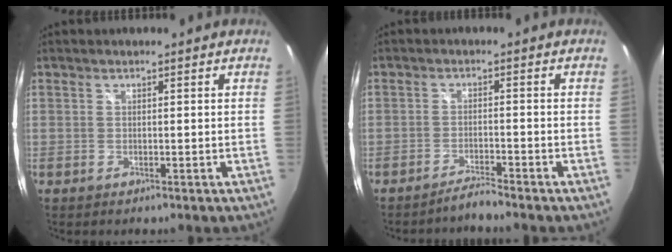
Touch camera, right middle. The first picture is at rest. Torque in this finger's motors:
{"motor_torque": [1.23, -0.91, 0.60, 0.21]}